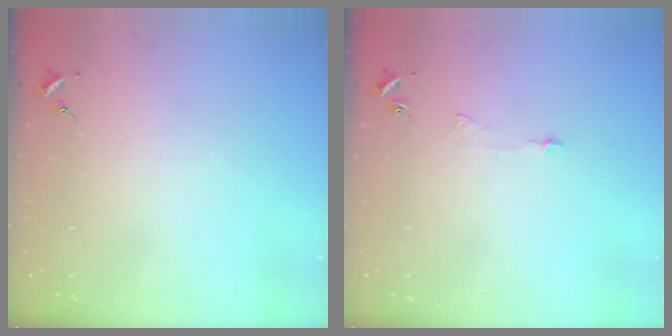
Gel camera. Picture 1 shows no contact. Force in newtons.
{"total": 4.0, "press": 4.0, "slide": 0.4}